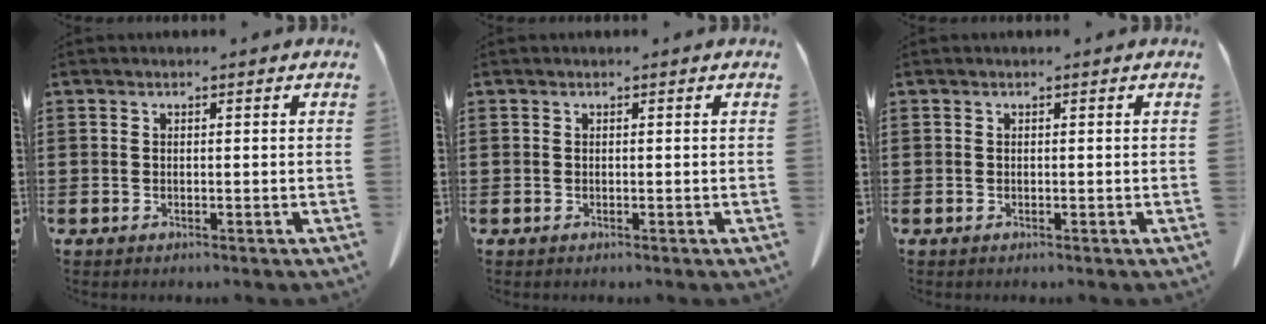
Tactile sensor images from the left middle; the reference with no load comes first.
{"total": 0.0}
{"total": 0.0}